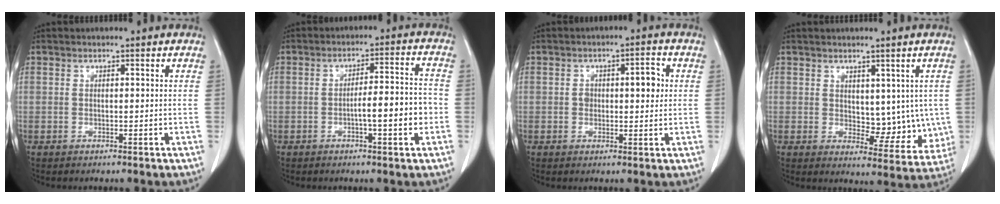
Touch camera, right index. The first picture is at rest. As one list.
[{"total": 7.3, "force": [-1.9, 0.8, 6.9], "torque": [-0.106, 0.014, -0.028]}, {"total": 5.1, "force": [0.8, 2.3, 4.5], "torque": [-0.067, 0.015, 0.015]}, {"total": 5.5, "force": [0.4, 3.5, 4.2], "torque": [-0.032, -0.003, 0.013]}]